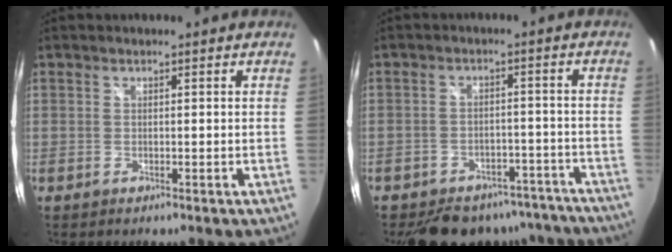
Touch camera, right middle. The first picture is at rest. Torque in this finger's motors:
{"motor_torque": [1.07, -1.07, 0.20, 0.11]}